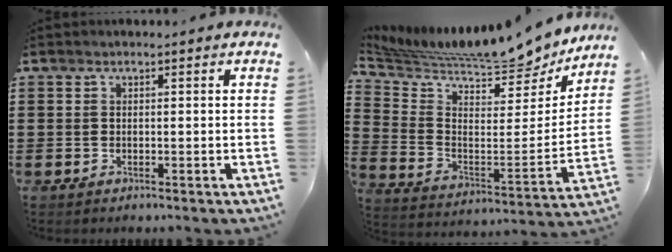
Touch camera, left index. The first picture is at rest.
{"total": 8.3, "force": [7.9, 0.2, 2.6], "torque": [-0.076, -0.079, 0.126]}